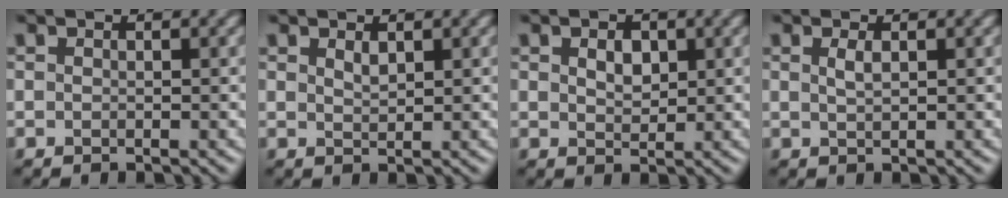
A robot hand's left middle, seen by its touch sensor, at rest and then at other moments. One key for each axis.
{"total": 1.0, "fx": 0.7, "fy": 0.3, "fz": 0.6, "tx": -0.013, "ty": -0.001, "tz": 0.015}
{"total": 2.0, "fx": 0.7, "fy": 1.3, "fz": 1.3, "tx": -0.024, "ty": -0.001, "tz": 0.014}
{"total": 1.1, "fx": 0.5, "fy": 0.3, "fz": 0.9, "tx": -0.019, "ty": 0.002, "tz": 0.009}